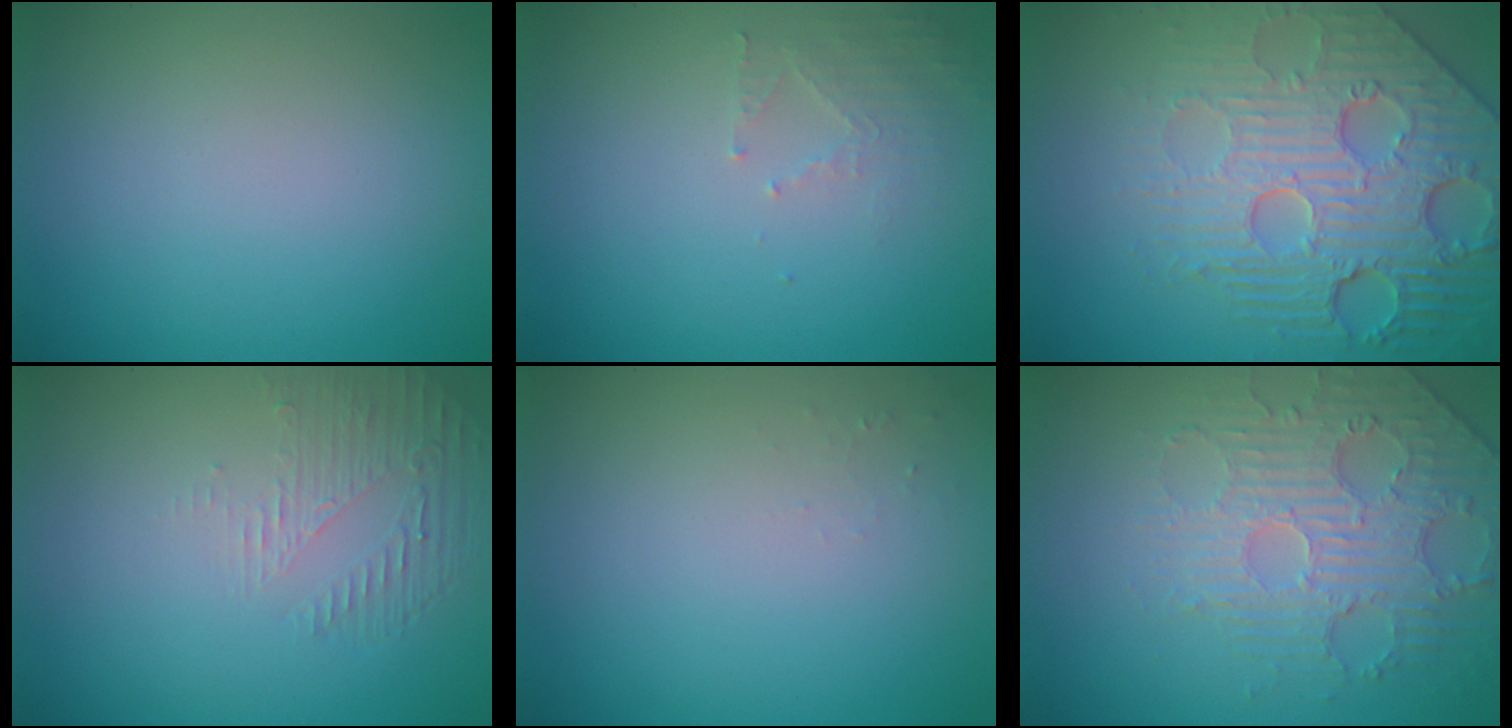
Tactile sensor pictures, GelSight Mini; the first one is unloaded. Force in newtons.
{"total": 1.7, "press": 1.7, "slide": 0.3}
{"total": 8.2, "press": 5.9, "slide": 5.7}
{"total": 1.7, "press": 0.6, "slide": 1.6}
{"total": 0.5, "press": 0.5, "slide": 0.1}
{"total": 4.6, "press": 3.6, "slide": 2.9}